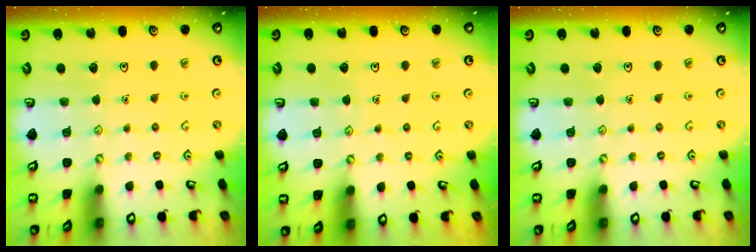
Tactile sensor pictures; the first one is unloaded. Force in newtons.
{"total": 2.6, "press": 2.5, "slide": 0.3}
{"total": 0.0}